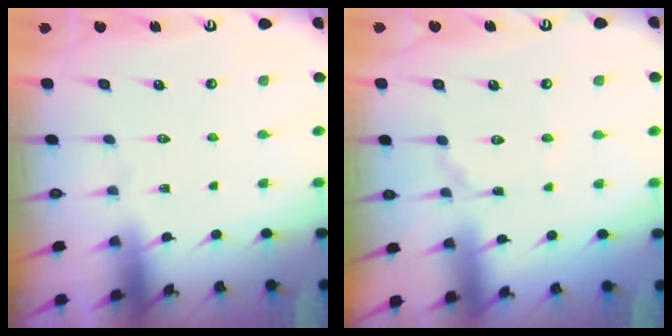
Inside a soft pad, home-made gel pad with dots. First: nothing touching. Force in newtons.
{"total": 2.6, "press": 2.6, "slide": 0.2}